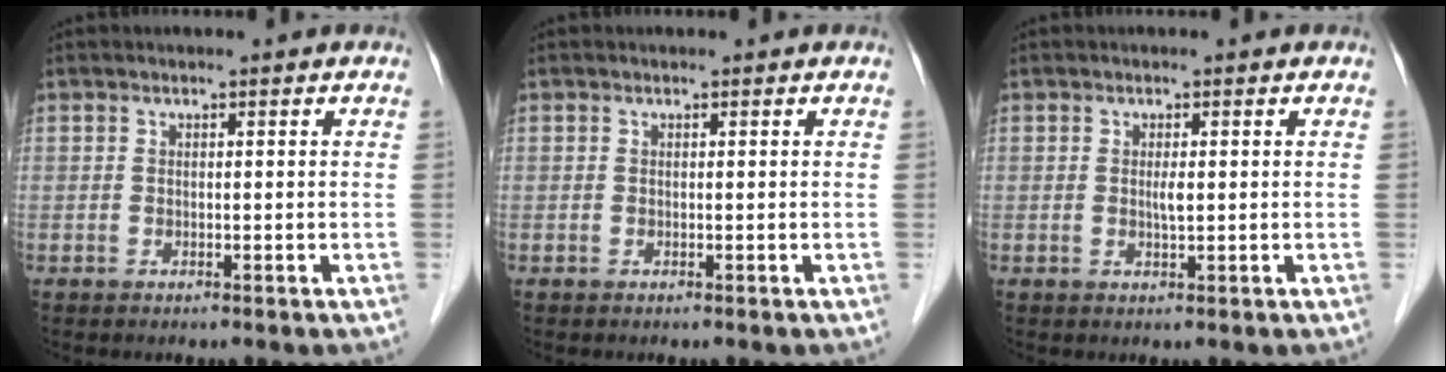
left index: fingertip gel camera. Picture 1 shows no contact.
{"total": 0.0}
{"total": 1.4, "force": [-0.1, 0.2, 1.4], "torque": [-0.027, -0.004, -0.001]}